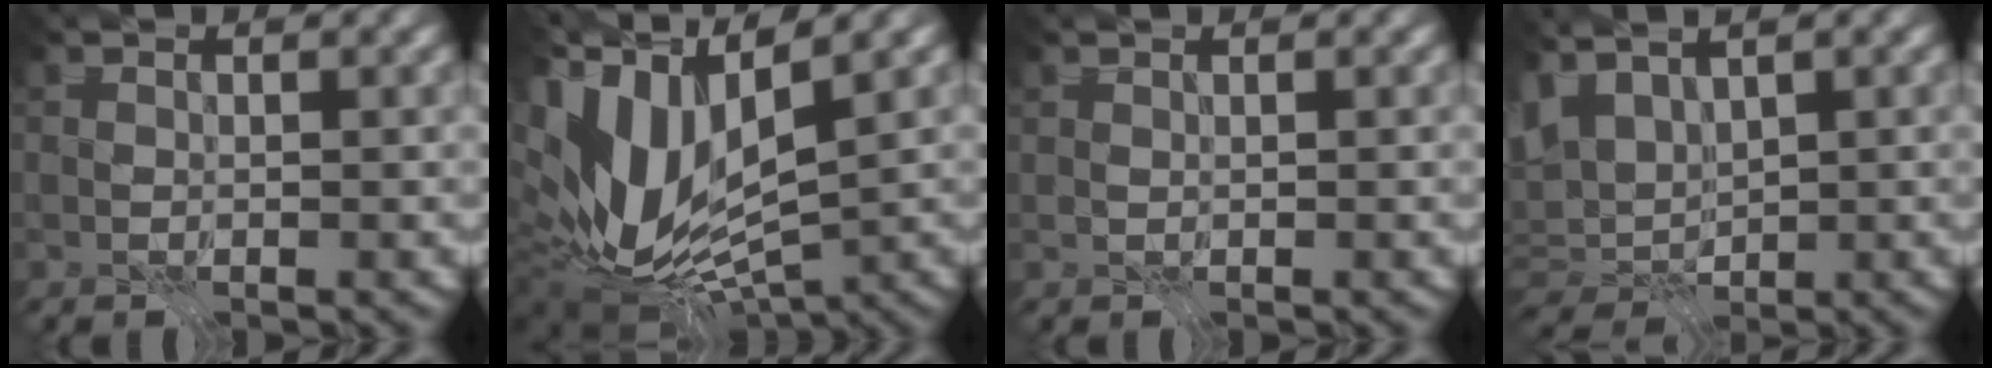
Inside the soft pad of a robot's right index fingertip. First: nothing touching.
{"total": 13.1, "force": [2.0, 6.7, 11.1], "torque": [-0.240, 0.000, 0.045]}
{"total": 0.5, "force": [0.3, -0.3, -0.3], "torque": [0.003, 0.000, 0.006]}
{"total": 6.2, "force": [2.6, 3.4, 4.5], "torque": [-0.100, 0.009, 0.048]}